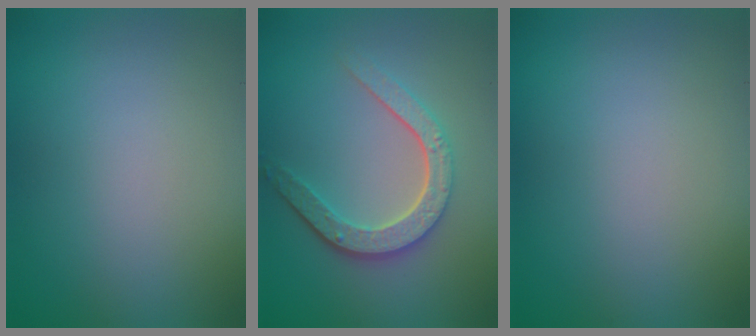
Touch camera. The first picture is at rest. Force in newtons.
{"total": 4.7, "press": 3.6, "slide": 3.0}
{"total": 0.0}